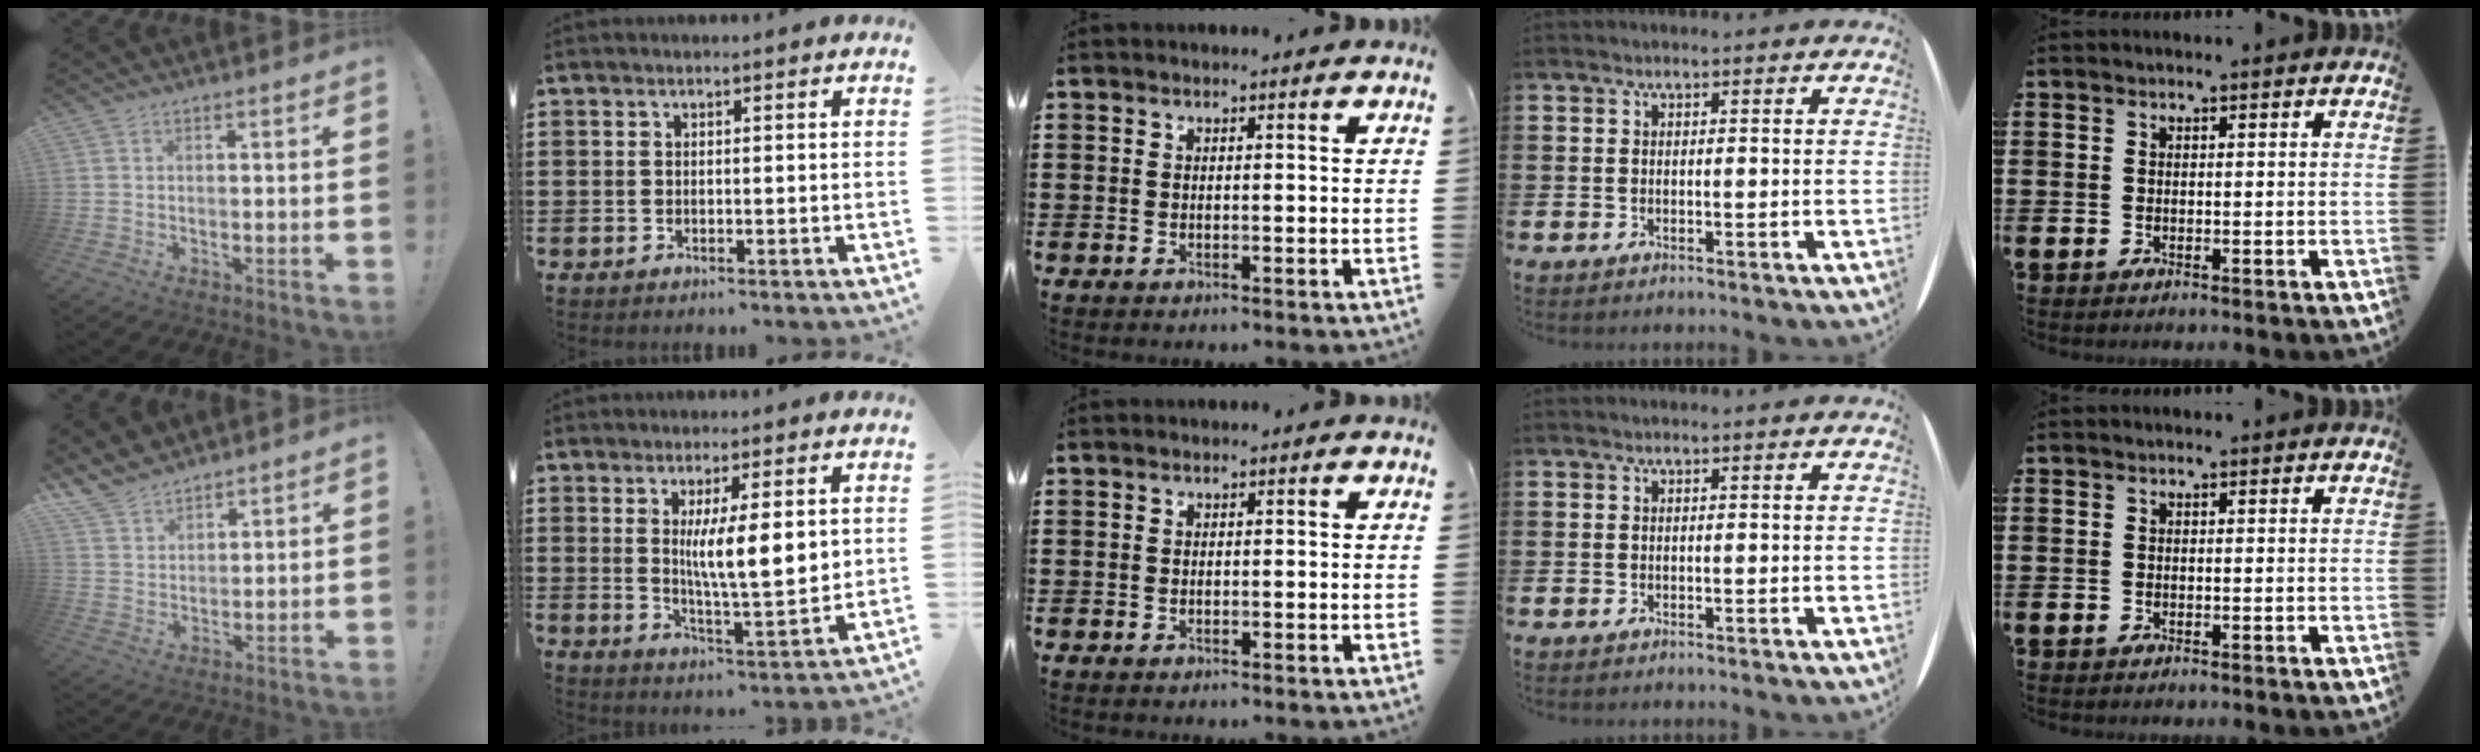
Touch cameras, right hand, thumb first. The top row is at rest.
{"thumb": {"total": 8.1, "force": [7.1, 3.5, 1.6], "torque": [-0.043, -0.049, 0.141]}, "index": {"total": 9.3, "force": [1.9, 2.1, 8.9], "torque": [-0.154, -0.006, 0.029]}}